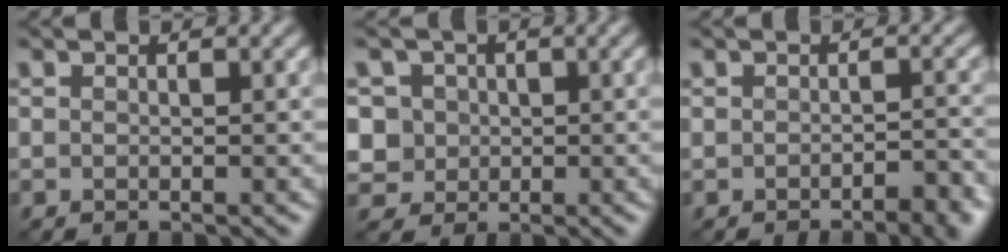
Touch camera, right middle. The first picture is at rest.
{"total": 5.9, "force": [1.9, 5.2, 1.9], "torque": [-0.036, 0.029, 0.008]}
{"total": 3.6, "force": [-2.4, 1.3, 2.3], "torque": [-0.025, 0.009, -0.020]}